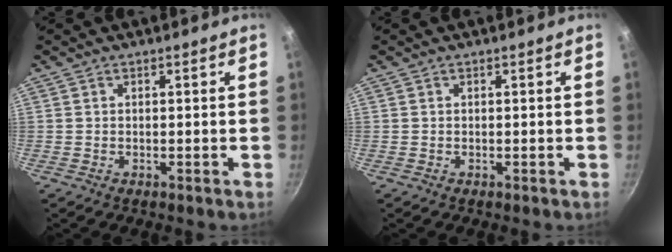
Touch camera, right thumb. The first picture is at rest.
{"total": 0.0}